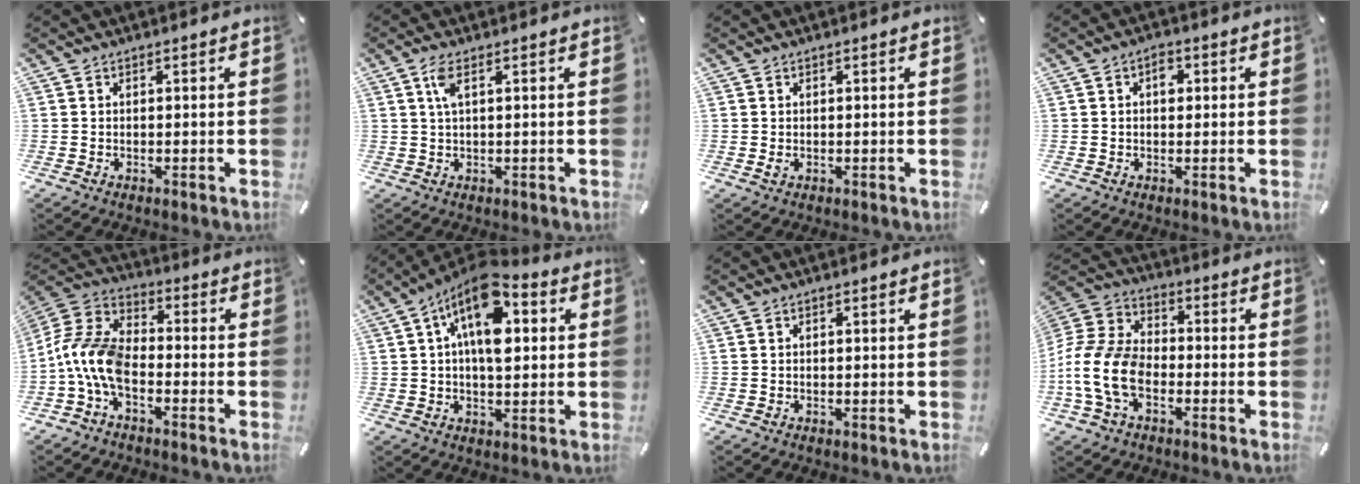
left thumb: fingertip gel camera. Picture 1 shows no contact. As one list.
[{"total": 3.6, "force": [1.3, 1.0, 3.2], "torque": [-0.071, 0.006, 0.020]}, {"total": 0.7, "force": [-0.1, 0.5, 0.5], "torque": [-0.008, 0.001, -0.001]}, {"total": 3.0, "force": [0.6, 1.9, 2.2], "torque": [-0.021, -0.002, 0.004]}, {"total": 11.6, "force": [-4.1, 7.1, 8.2], "torque": [-0.191, 0.003, -0.079]}, {"total": 14.0, "force": [4.6, 7.5, 10.9], "torque": [-0.183, -0.018, 0.078]}, {"total": 0.0}, {"total": 14.5, "force": [-5.7, 9.7, 9.1], "torque": [-0.208, 0.027, -0.108]}]